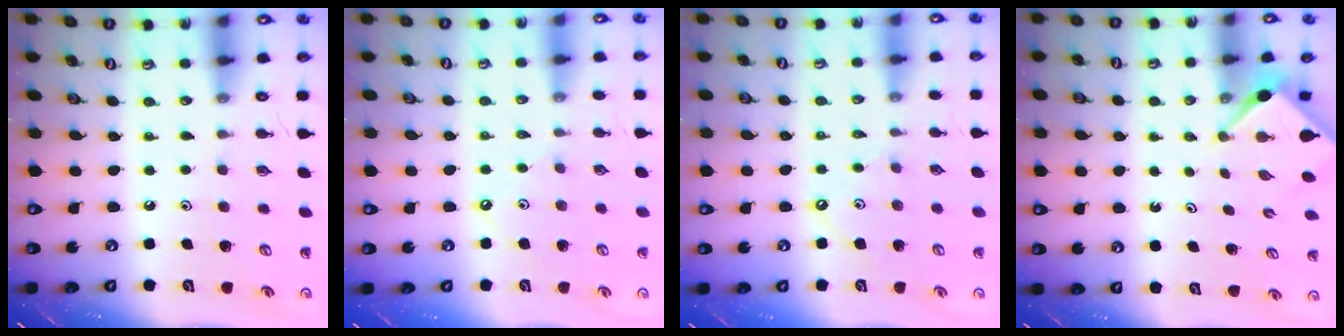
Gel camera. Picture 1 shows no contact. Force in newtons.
{"total": 1.0, "press": 0.9, "slide": 0.2}
{"total": 1.8, "press": 1.8, "slide": 0.3}
{"total": 3.0, "press": 3.0, "slide": 0.4}